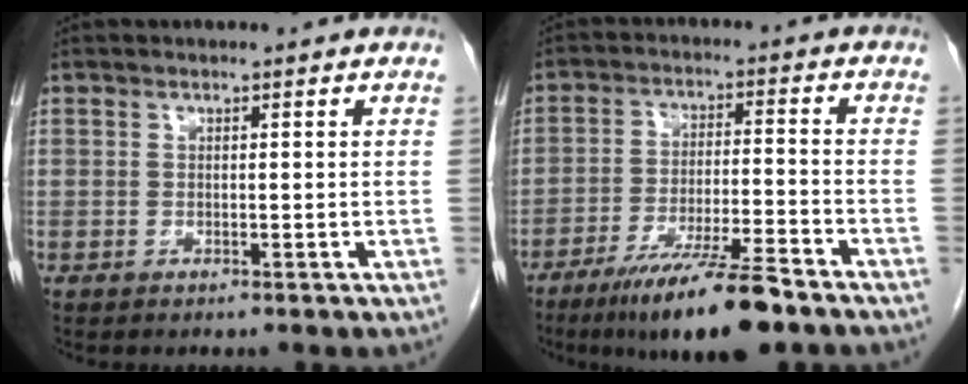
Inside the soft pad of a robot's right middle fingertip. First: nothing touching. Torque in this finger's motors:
{"motor_torque": [1.17, -0.97, 0.30, 0.10]}